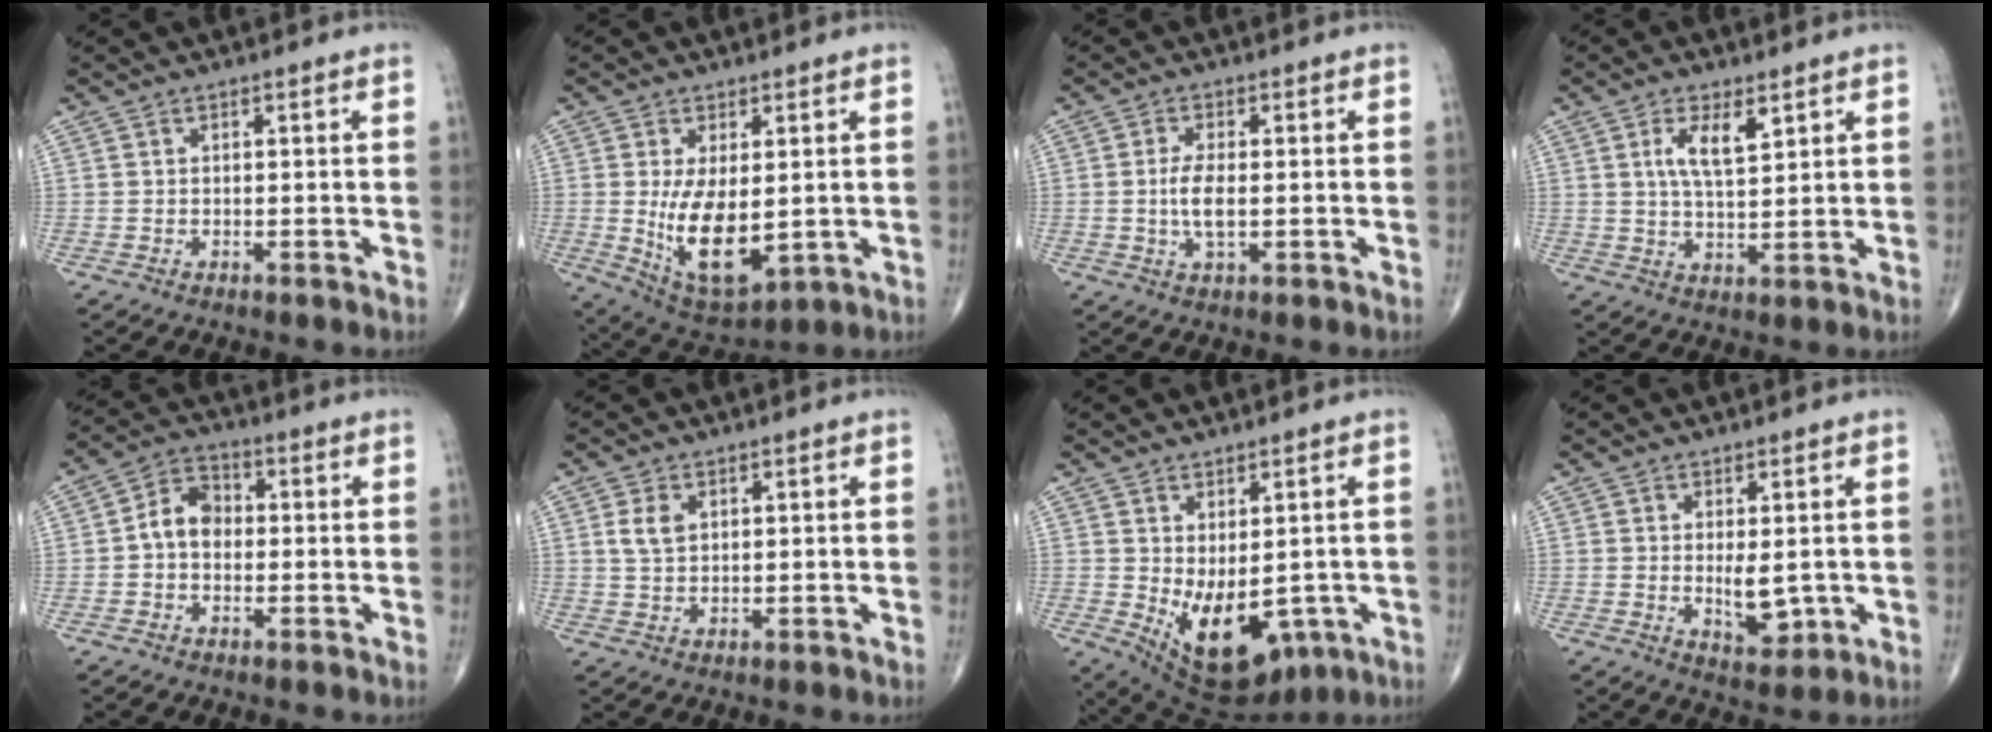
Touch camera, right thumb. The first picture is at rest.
{"total": 12.2, "force": [-0.5, 5.9, 10.7], "torque": [-0.171, -0.023, 0.013]}
{"total": 4.8, "force": [-0.3, 1.8, 4.4], "torque": [-0.091, -0.004, -0.008]}
{"total": 6.8, "force": [3.0, 2.7, 5.5], "torque": [-0.090, -0.017, 0.056]}
{"total": 6.5, "force": [-0.4, 4.9, 4.3], "torque": [-0.059, 0.024, -0.019]}
{"total": 3.6, "force": [1.2, 2.3, 2.5], "torque": [-0.044, -0.002, 0.027]}
{"total": 13.6, "force": [-2.9, 7.8, 10.9], "torque": [-0.151, -0.006, -0.014]}
{"total": 5.1, "force": [0.0, 2.4, 4.5], "torque": [-0.056, -0.013, 0.010]}